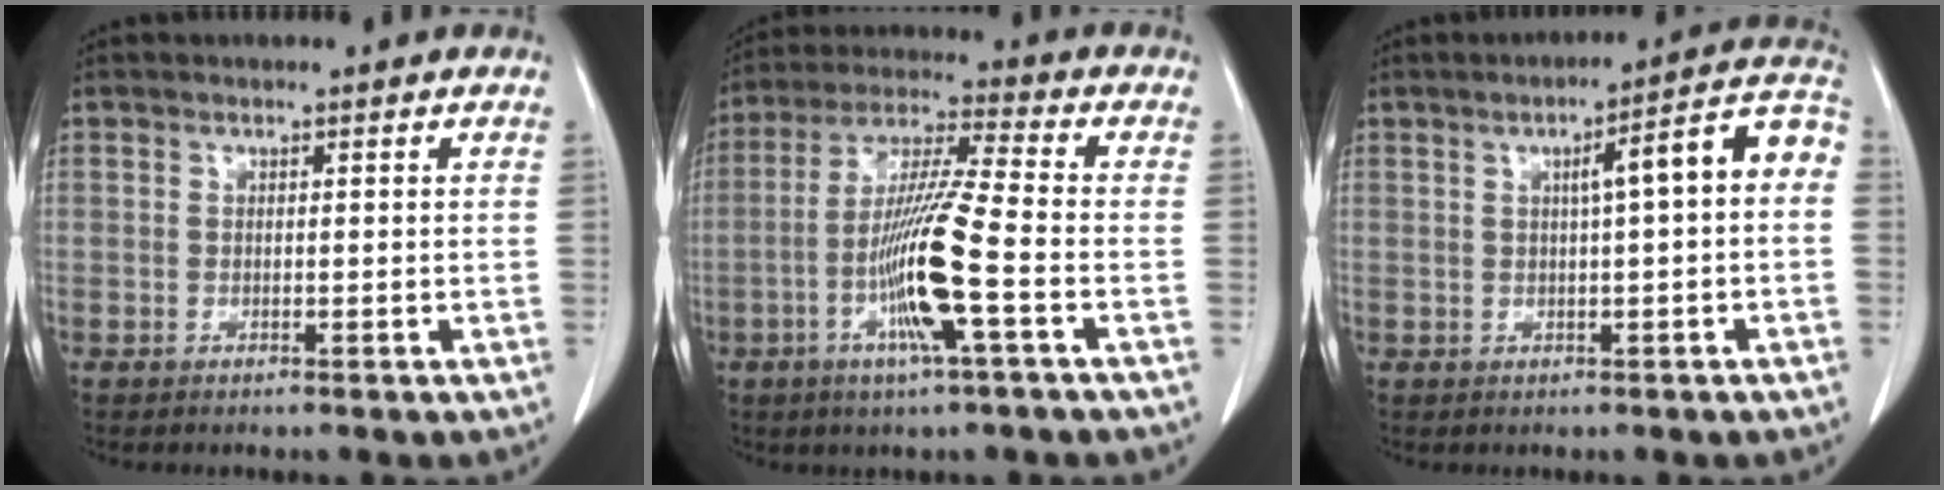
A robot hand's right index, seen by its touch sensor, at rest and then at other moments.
{"total": 12.6, "force": [-3.8, -0.2, 12.0], "torque": [-0.238, -0.007, -0.077]}
{"total": 8.4, "force": [0.9, 0.8, 8.4], "torque": [-0.110, 0.029, 0.006]}